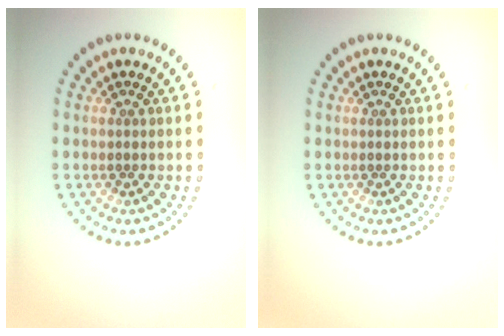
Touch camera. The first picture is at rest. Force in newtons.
{"total": 0.0}